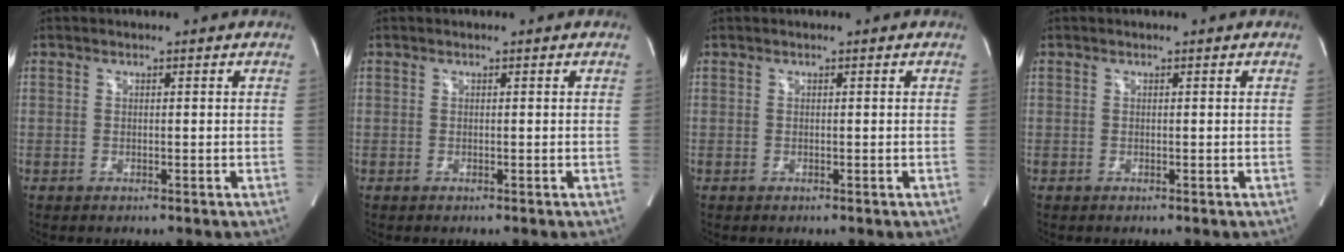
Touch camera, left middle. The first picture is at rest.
{"total": 0.0}
{"total": 0.0}
{"total": 0.0}